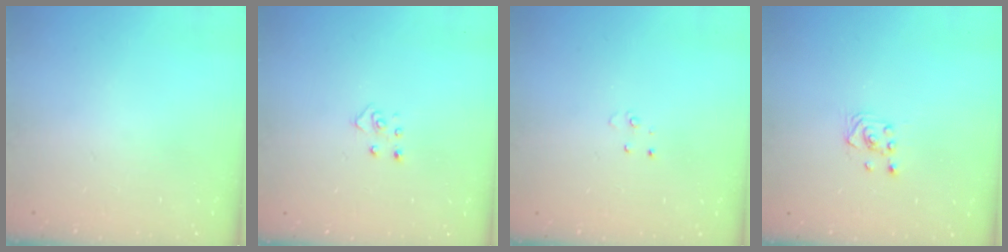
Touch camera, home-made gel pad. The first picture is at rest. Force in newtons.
{"total": 3.8, "press": 3.8, "slide": 0.4}
{"total": 3.0, "press": 2.9, "slide": 0.3}
{"total": 3.1, "press": 2.8, "slide": 1.3}